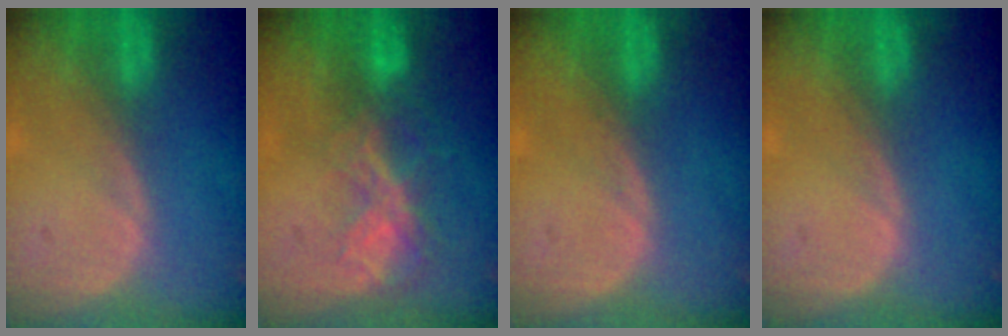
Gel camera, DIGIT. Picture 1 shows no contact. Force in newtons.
{"total": 6.7, "press": 5.8, "slide": 3.3}
{"total": 0.5, "press": 0.1, "slide": 0.5}
{"total": 0.0}